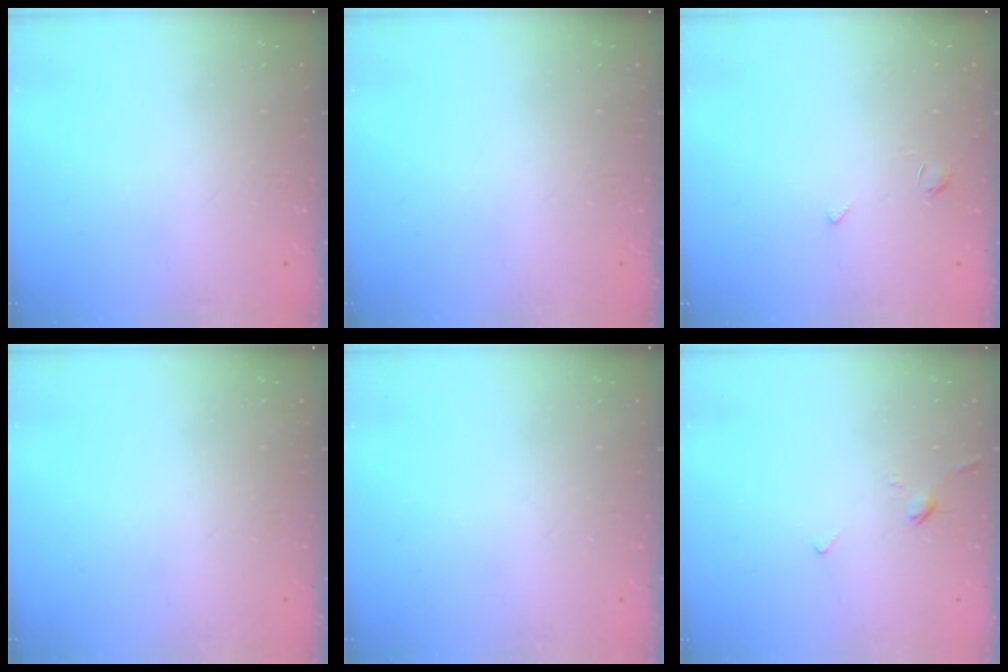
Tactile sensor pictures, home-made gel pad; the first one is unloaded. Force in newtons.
{"total": 0.0}
{"total": 1.9, "press": 1.8, "slide": 0.4}
{"total": 0.0}
{"total": 0.0}
{"total": 2.1, "press": 2.0, "slide": 0.6}